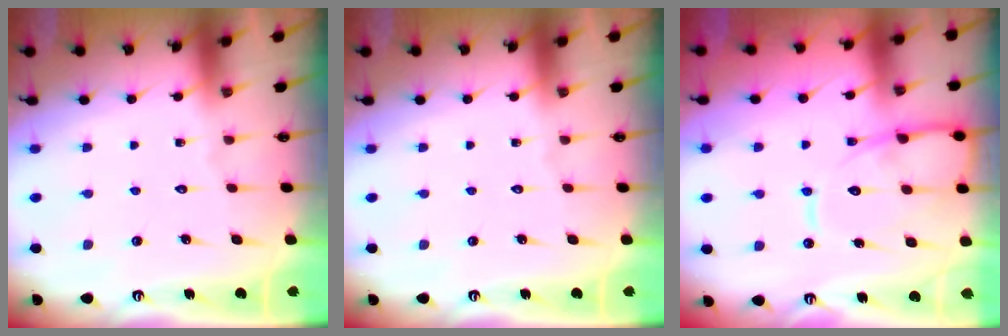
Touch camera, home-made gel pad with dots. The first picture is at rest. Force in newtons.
{"total": 0.0}
{"total": 12.7, "press": 12.6, "slide": 1.3}